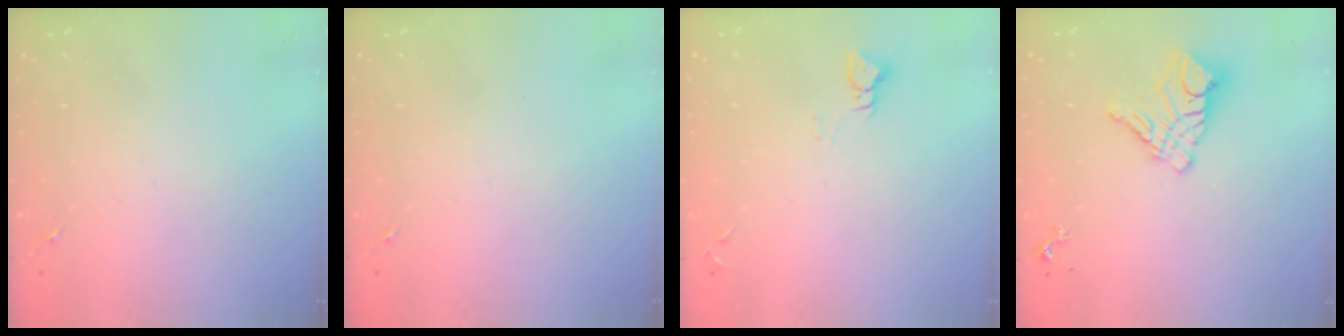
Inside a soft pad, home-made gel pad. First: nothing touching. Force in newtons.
{"total": 0.0}
{"total": 2.9, "press": 2.9, "slide": 0.3}
{"total": 11.5, "press": 11.4, "slide": 0.8}